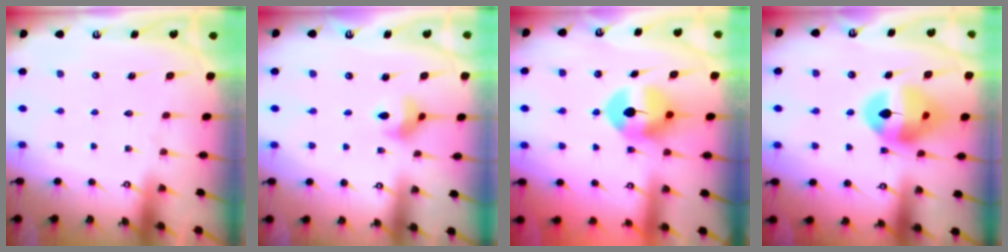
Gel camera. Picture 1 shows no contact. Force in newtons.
{"total": 5.5, "press": 5.5, "slide": 0.5}
{"total": 9.5, "press": 9.4, "slide": 0.9}
{"total": 13.3, "press": 13.2, "slide": 1.5}